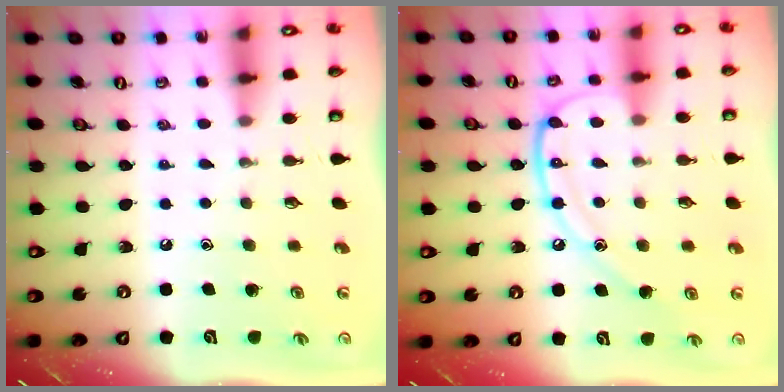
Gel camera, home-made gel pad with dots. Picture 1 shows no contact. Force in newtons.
{"total": 14.4, "press": 14.3, "slide": 1.6}